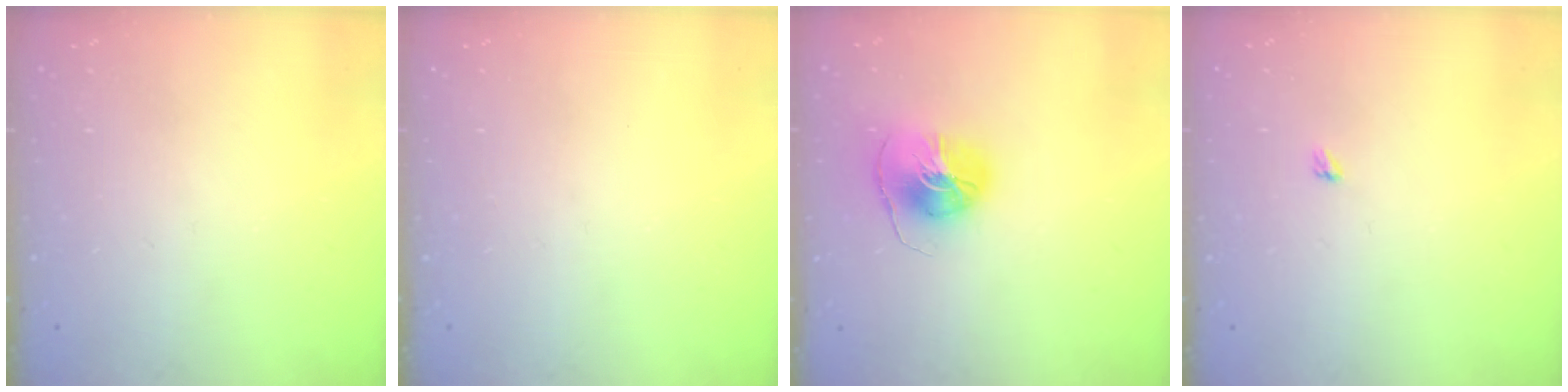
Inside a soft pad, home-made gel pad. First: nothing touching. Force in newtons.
{"total": 0.0}
{"total": 8.5, "press": 8.5, "slide": 0.2}
{"total": 2.4, "press": 2.4, "slide": 0.4}